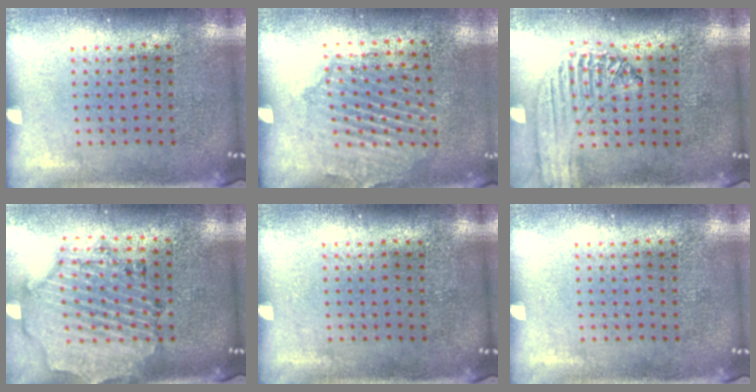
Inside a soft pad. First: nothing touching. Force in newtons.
{"total": 1.6, "press": 1.5, "slide": 0.5}
{"total": 1.2, "press": 1.2, "slide": 0.1}
{"total": 1.7, "press": 1.7, "slide": 0.3}
{"total": 0.0}
{"total": 0.0}